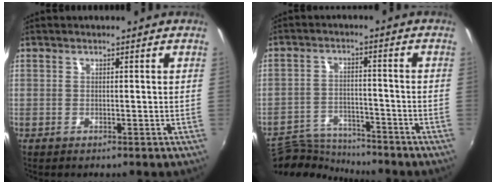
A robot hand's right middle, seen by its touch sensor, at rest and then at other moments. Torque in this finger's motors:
{"motor_torque": [-0.80, -0.38, -0.28, -0.08]}